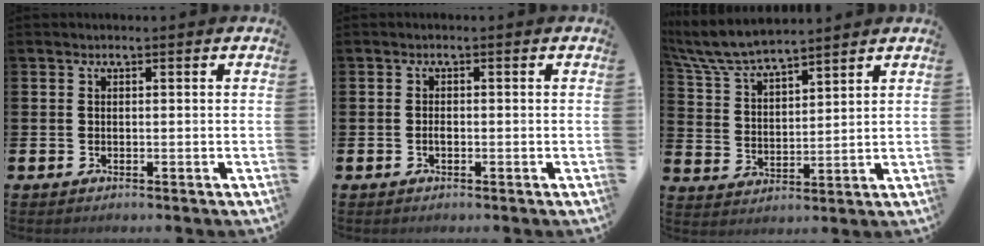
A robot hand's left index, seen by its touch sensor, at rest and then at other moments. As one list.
[{"total": 0.9, "force": [-0.3, 0.4, 0.7], "torque": [-0.013, -0.001, -0.007]}, {"total": 7.3, "force": [6.9, 0.9, 2.1], "torque": [-0.069, -0.034, 0.124]}]